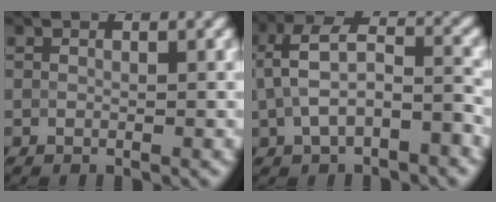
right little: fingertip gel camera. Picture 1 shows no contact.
{"total": 5.9, "force": [-0.6, 3.1, 4.9], "torque": [-0.096, 0.016, -0.012]}